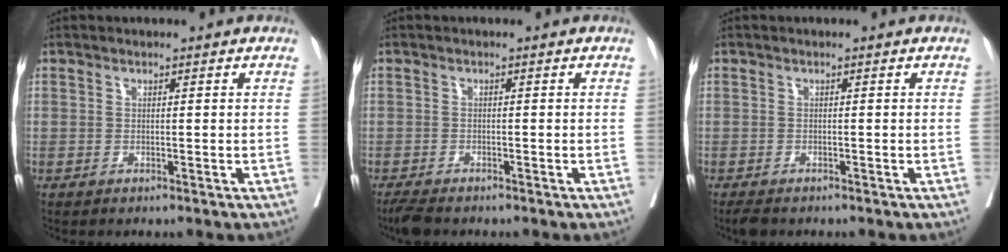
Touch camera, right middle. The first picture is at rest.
{"total": 3.0, "force": [-2.6, 0.7, 1.4], "torque": [-0.028, -0.010, -0.044]}
{"total": 1.8, "force": [-1.5, 0.6, 0.8], "torque": [-0.019, -0.007, -0.023]}